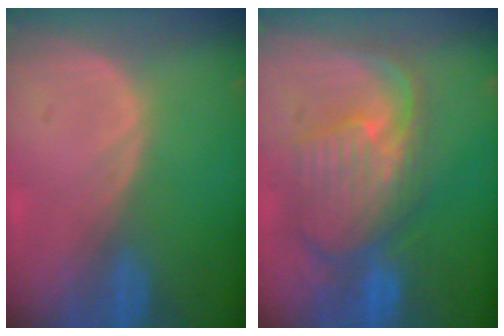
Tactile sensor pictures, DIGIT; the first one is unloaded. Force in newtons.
{"total": 10.7, "press": 9.5, "slide": 5.0}